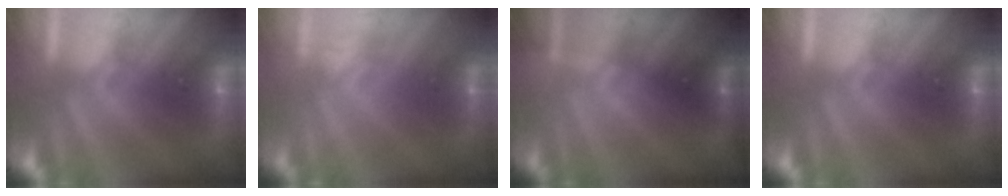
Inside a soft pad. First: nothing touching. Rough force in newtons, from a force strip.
{"total": 1.0}
{"total": 1.6}
{"total": 0.0}